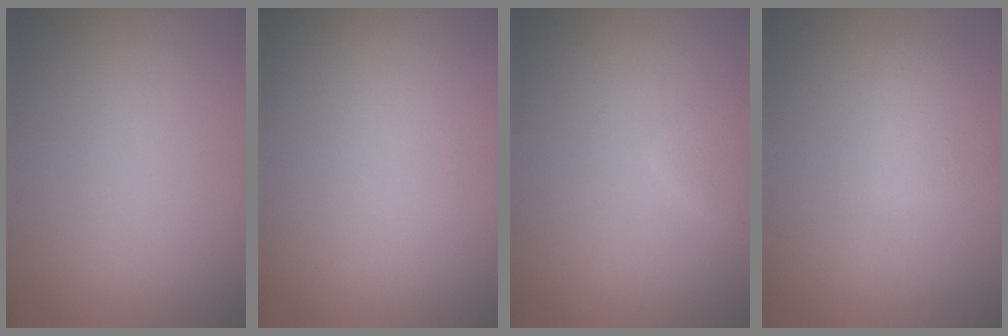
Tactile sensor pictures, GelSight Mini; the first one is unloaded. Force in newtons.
{"total": 0.0}
{"total": 1.3, "press": 1.3, "slide": 0.0}
{"total": 1.9, "press": 1.9, "slide": 0.0}